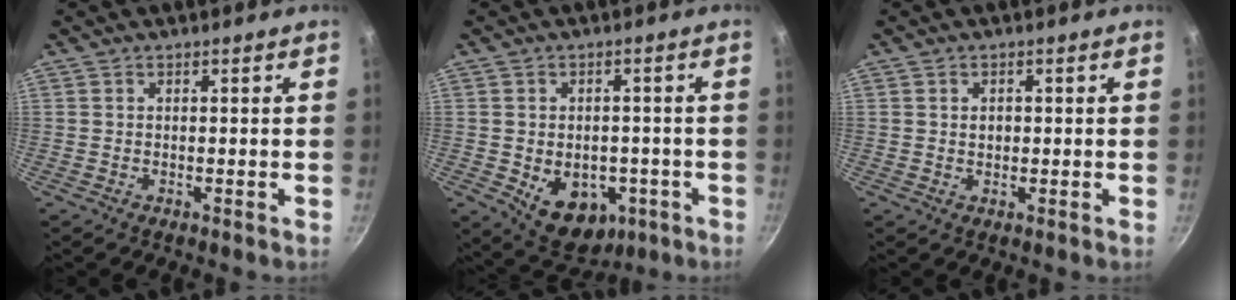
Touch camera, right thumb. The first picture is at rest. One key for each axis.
{"total": 11.3, "fx": -3.9, "fy": 7.9, "fz": 7.1, "tx": -0.083, "ty": 0.011, "tz": -0.040}
{"total": 1.8, "fx": 0.3, "fy": 1.4, "fz": 1.2, "tx": -0.011, "ty": 0.000, "tz": 0.006}